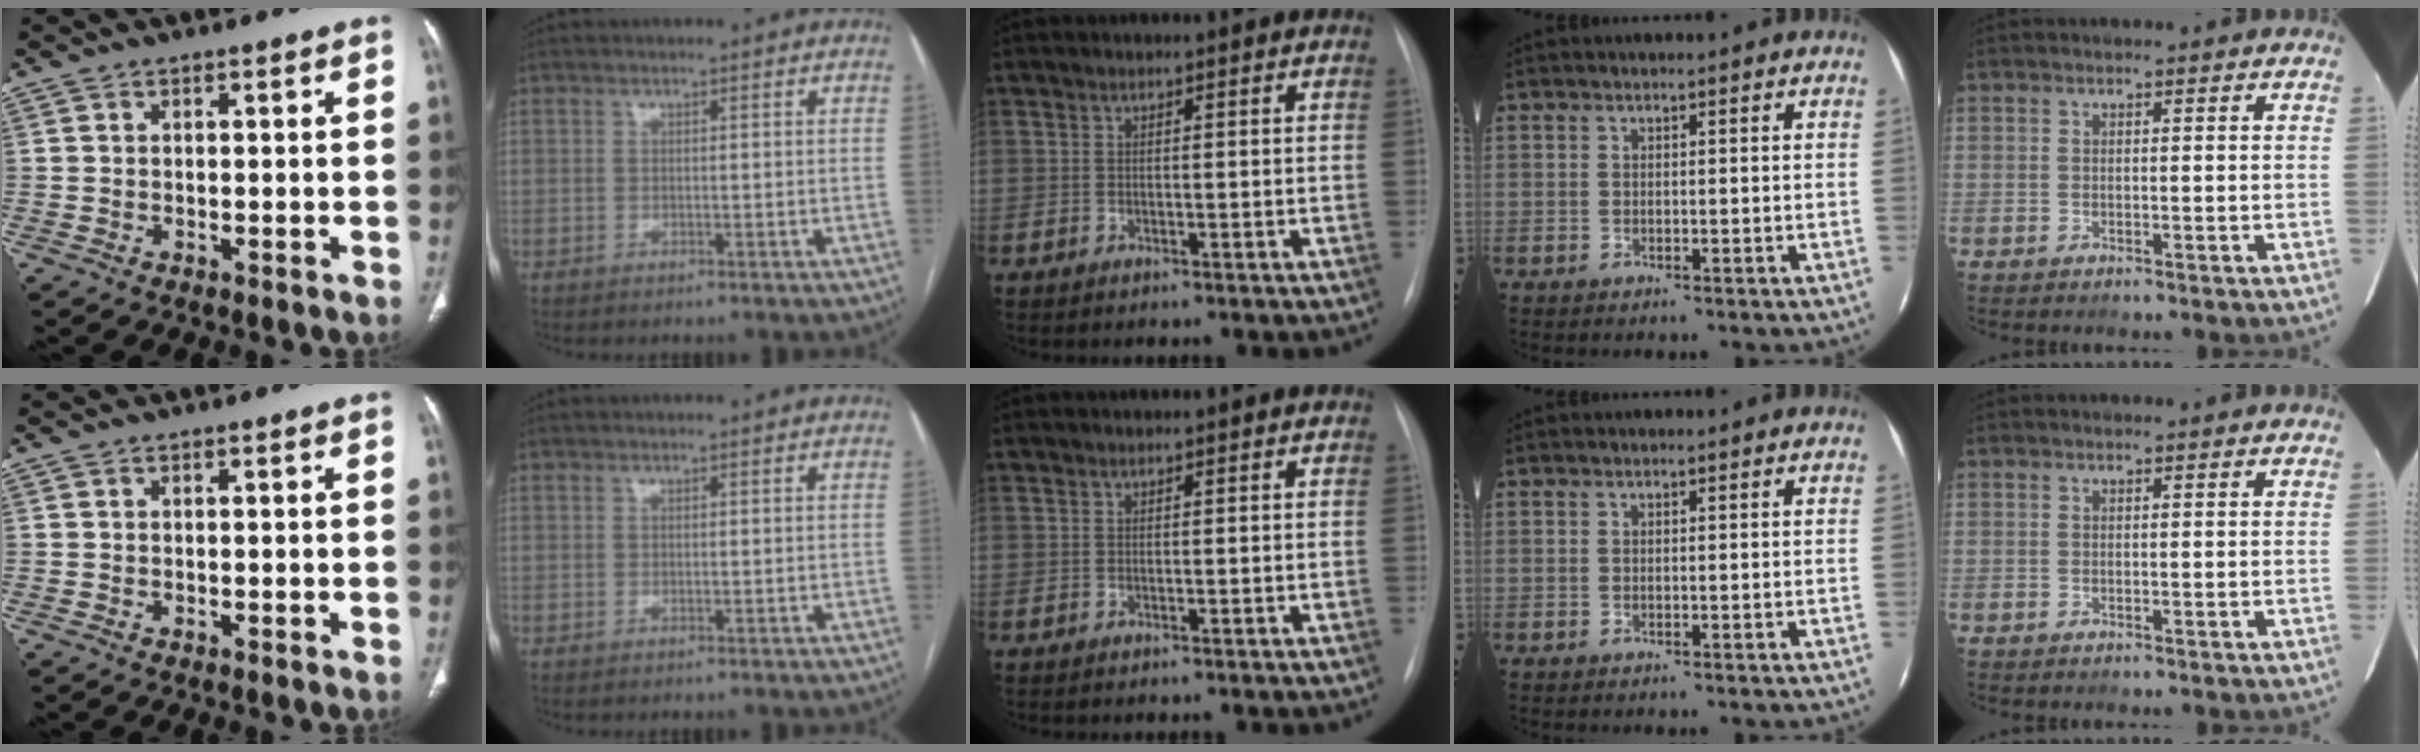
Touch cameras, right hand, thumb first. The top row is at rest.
{}